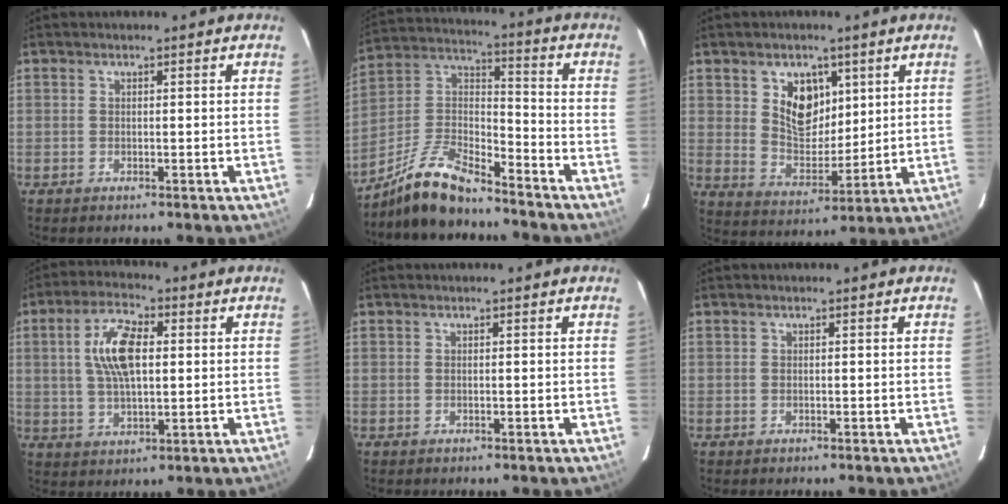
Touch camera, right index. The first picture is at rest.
{"total": 12.9, "force": [-10.3, 3.3, 7.1], "torque": [-0.165, 0.015, -0.201]}
{"total": 9.3, "force": [3.9, 6.4, 5.5], "torque": [-0.092, -0.001, 0.080]}
{"total": 10.2, "force": [1.9, 4.5, 9.0], "torque": [-0.171, 0.014, 0.038]}
{"total": 0.0}
{"total": 0.0}